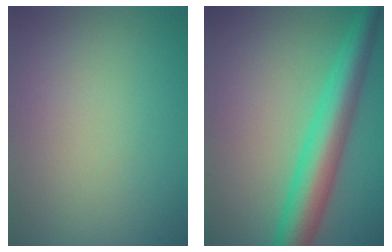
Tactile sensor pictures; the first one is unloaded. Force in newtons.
{"total": 6.5, "press": 6.5, "slide": 0.1}